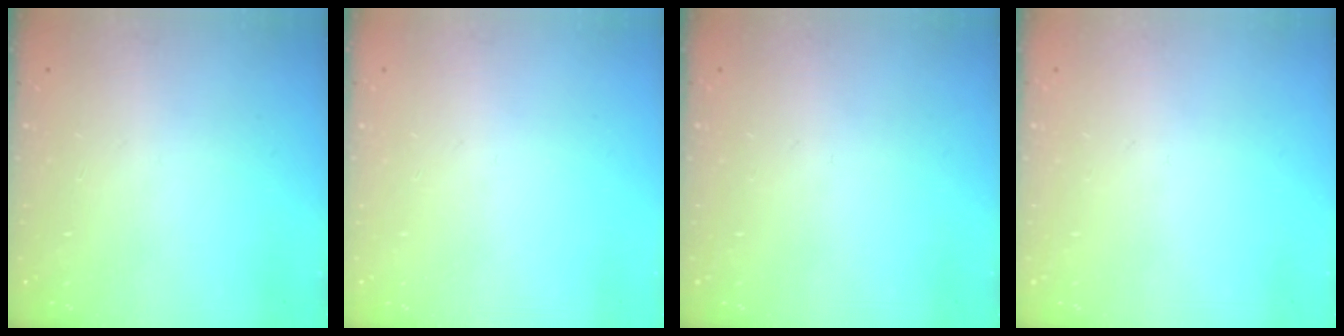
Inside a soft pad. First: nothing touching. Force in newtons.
{"total": 0.0}
{"total": 0.0}
{"total": 0.0}